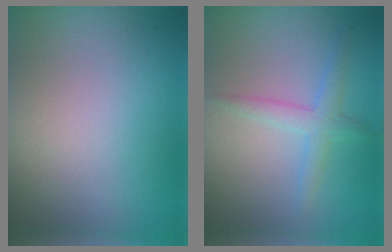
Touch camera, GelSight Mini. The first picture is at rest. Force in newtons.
{"total": 2.2, "press": 2.2, "slide": 0.1}